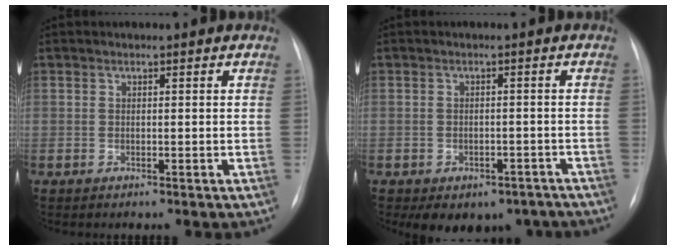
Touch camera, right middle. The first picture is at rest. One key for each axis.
{"total": 8.9, "fx": -6.5, "fy": 5.4, "fz": 3.1, "tx": -0.030, "ty": 0.015, "tz": -0.074}